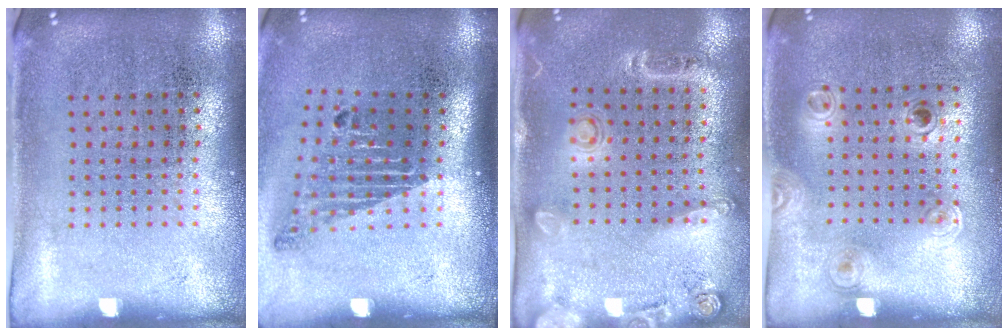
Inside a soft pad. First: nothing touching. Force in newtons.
{"total": 1.8, "press": 1.2, "slide": 1.3}
{"total": 1.6, "press": 1.2, "slide": 1.1}
{"total": 1.1, "press": 0.8, "slide": 0.7}